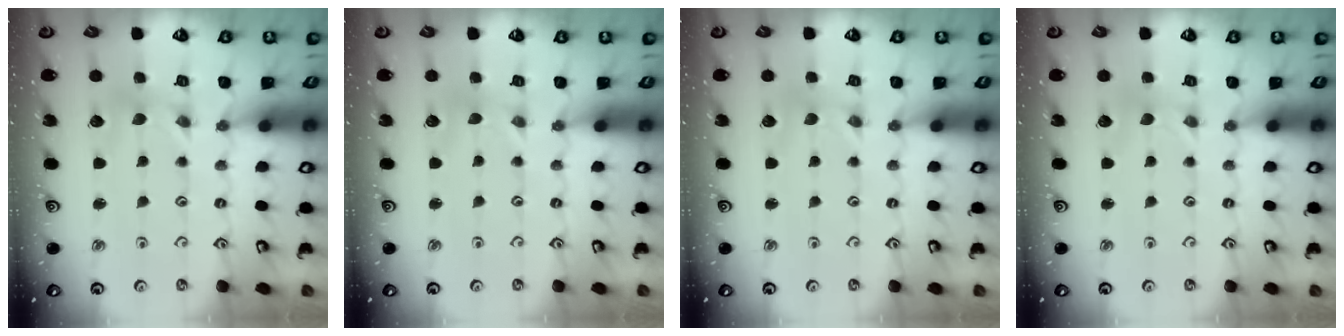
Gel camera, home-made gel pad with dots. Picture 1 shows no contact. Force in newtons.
{"total": 0.0}
{"total": 0.0}
{"total": 0.0}